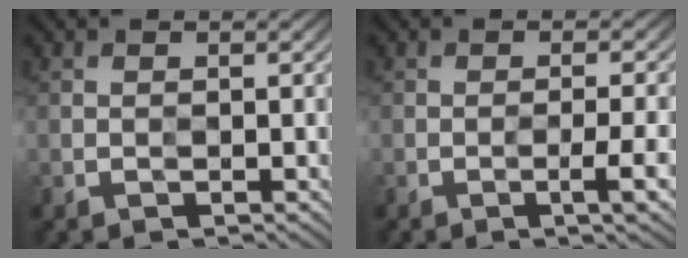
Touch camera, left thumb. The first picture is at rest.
{"total": 3.0, "force": [-1.5, 0.0, 2.6], "torque": [-0.038, 0.011, -0.027]}